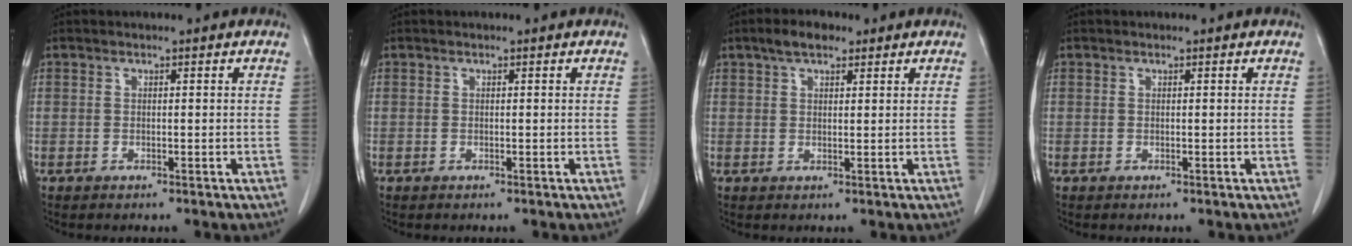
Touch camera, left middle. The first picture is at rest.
{"total": 0.0}
{"total": 3.9, "force": [2.6, 1.7, 2.3], "torque": [-0.044, 0.013, 0.043]}
{"total": 0.0}